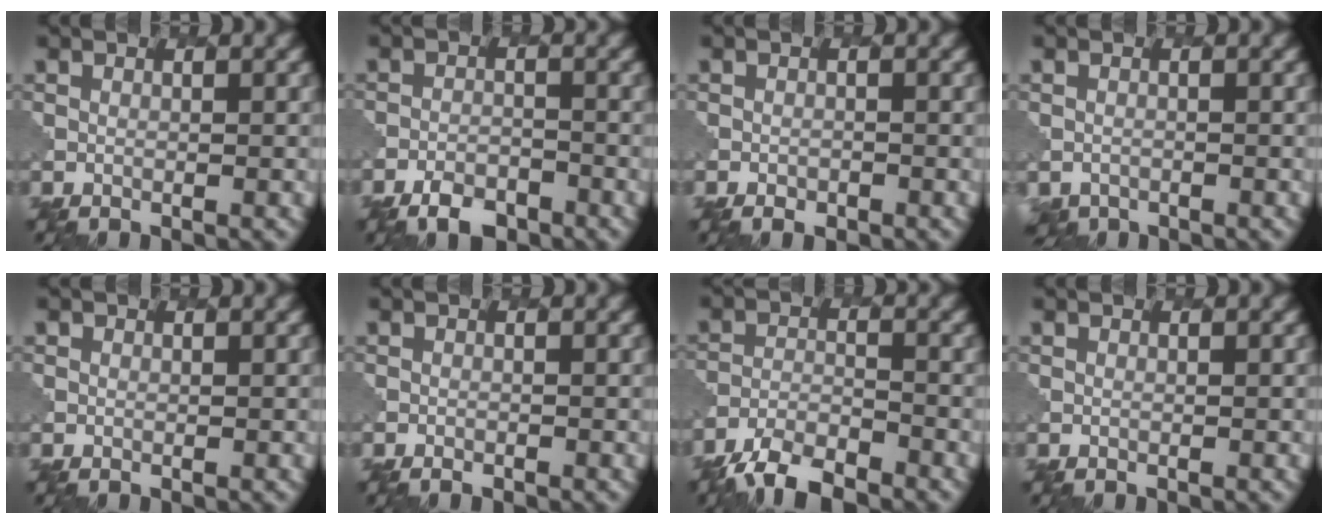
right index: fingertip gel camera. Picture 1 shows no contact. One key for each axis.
{"total": 3.7, "fx": -3.0, "fy": 1.6, "fz": 1.5, "tx": -0.020, "ty": -0.004, "tz": -0.053}
{"total": 1.1, "fx": -0.8, "fy": 0.7, "fz": 0.4, "tx": -0.004, "ty": -0.003, "tz": -0.012}
{"total": 1.6, "fx": -1.4, "fy": 0.6, "fz": -0.5, "tx": 0.003, "ty": -0.004, "tz": -0.019}
{"total": 0.0}
{"total": 0.7, "fx": -0.6, "fy": 0.2, "fz": 0.2, "tx": -0.003, "ty": -0.002, "tz": -0.009}
{"total": 5.4, "fx": -4.6, "fy": 1.7, "fz": 2.3, "tx": -0.040, "ty": -0.012, "tz": -0.093}
{"total": 0.0}